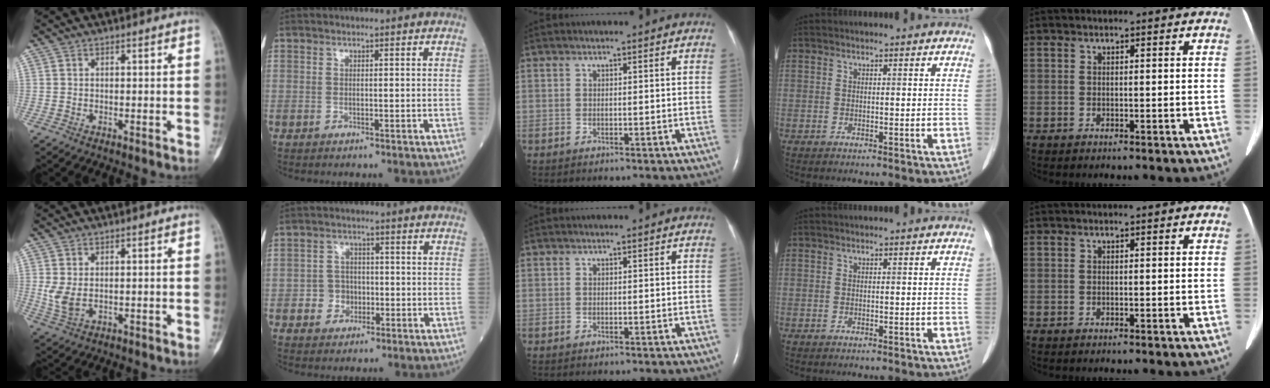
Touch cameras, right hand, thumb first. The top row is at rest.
{"thumb": {"total": 4.3, "force": [0.6, 2.4, 3.5], "torque": [-0.077, -0.005, 0.020]}, "index": {"total": 3.9, "force": [-1.2, 3.5, 1.2], "torque": [-0.016, 0.011, -0.019]}}